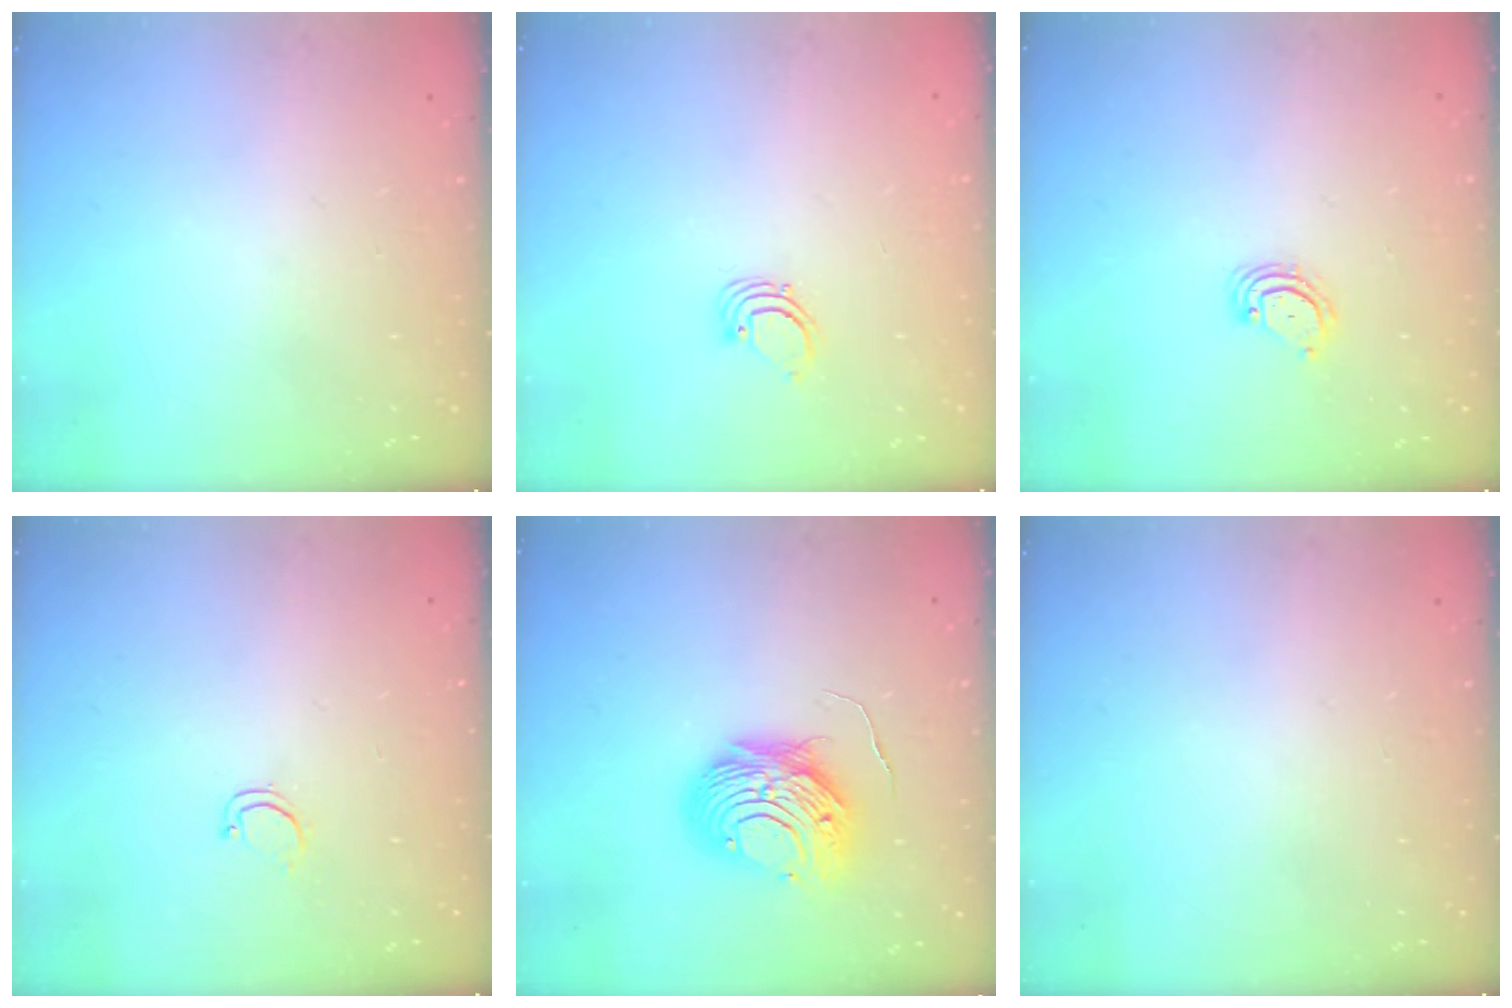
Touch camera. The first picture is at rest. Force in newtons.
{"total": 2.2, "press": 2.2, "slide": 0.2}
{"total": 3.8, "press": 3.8, "slide": 0.3}
{"total": 2.8, "press": 2.8, "slide": 0.2}
{"total": 10.1, "press": 10.0, "slide": 1.0}
{"total": 0.0}